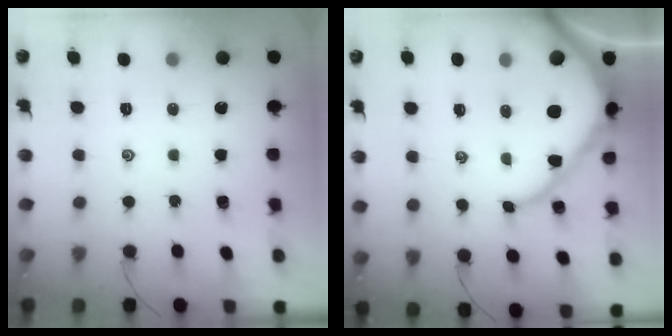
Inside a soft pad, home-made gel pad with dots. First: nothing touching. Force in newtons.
{"total": 12.9, "press": 12.9, "slide": 1.1}